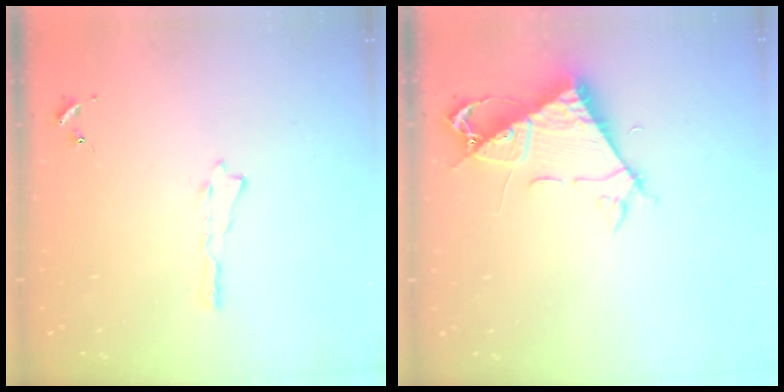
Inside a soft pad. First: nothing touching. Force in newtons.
{"total": 7.6, "press": 7.6, "slide": 0.9}